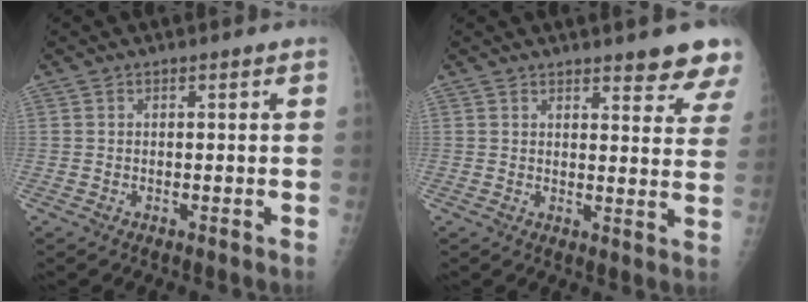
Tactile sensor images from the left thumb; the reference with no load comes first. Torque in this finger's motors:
{"motor_torque": [1.54, 0.57, 0.50, -0.55, 0.00]}